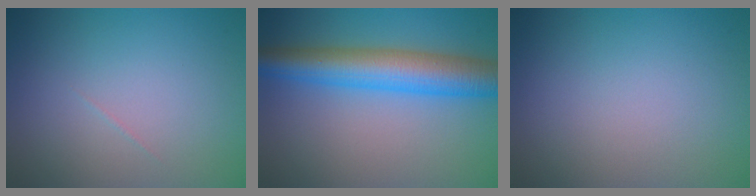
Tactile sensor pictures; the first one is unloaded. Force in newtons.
{"total": 6.8, "press": 6.8, "slide": 0.0}
{"total": 0.0}